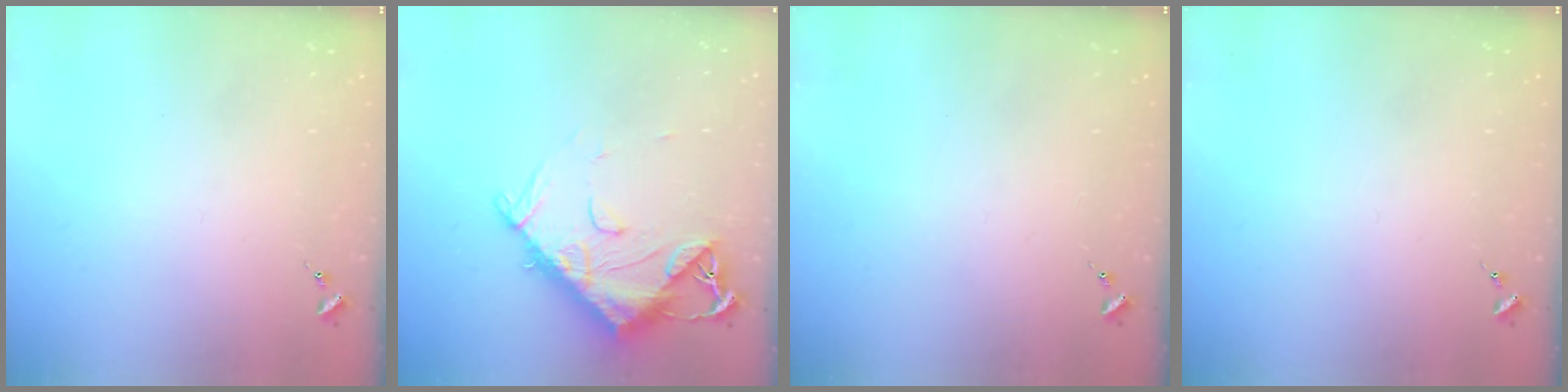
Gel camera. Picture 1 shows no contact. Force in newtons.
{"total": 13.6, "press": 13.5, "slide": 1.4}
{"total": 0.0}
{"total": 0.0}